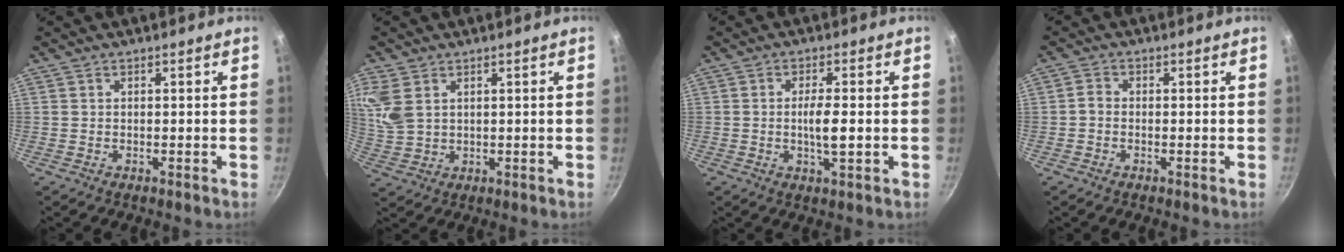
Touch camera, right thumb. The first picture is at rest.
{"total": 7.0, "force": [2.9, 4.6, 4.4], "torque": [-0.088, -0.009, 0.066]}
{"total": 5.0, "force": [-0.6, 1.1, 4.9], "torque": [-0.094, 0.001, -0.012]}
{"total": 1.7, "force": [-0.7, 1.2, 1.0], "torque": [-0.023, 0.011, -0.018]}